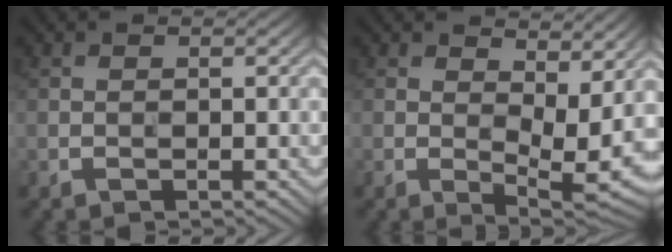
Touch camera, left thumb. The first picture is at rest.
{"total": 8.5, "force": [2.6, 3.8, 7.1], "torque": [-0.114, -0.007, 0.046]}